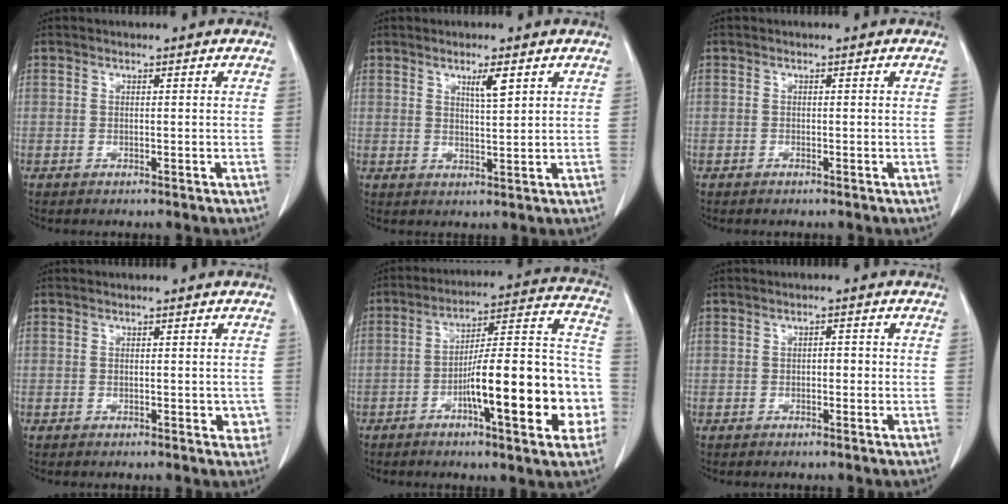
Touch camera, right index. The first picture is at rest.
{"total": 3.2, "force": [1.7, 0.3, 2.7], "torque": [-0.048, -0.004, 0.031]}
{"total": 0.0}
{"total": 2.0, "force": [-0.2, 1.3, 1.6], "torque": [-0.002, 0.003, -0.002]}
{"total": 20.1, "force": [-5.8, 3.6, 18.9], "torque": [-0.223, 0.032, -0.077]}
{"total": 1.4, "force": [-0.2, 0.7, 1.2], "torque": [-0.013, 0.005, -0.004]}